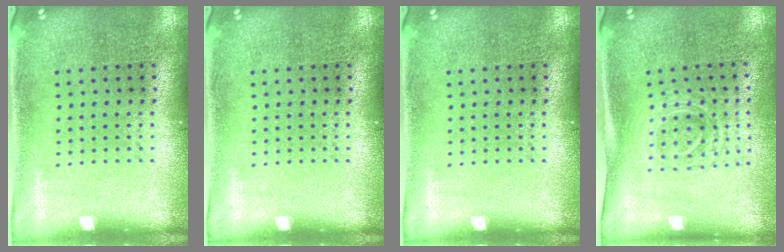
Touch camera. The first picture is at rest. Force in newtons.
{"total": 0.0}
{"total": 0.0}
{"total": 1.7, "press": 1.3, "slide": 1.0}